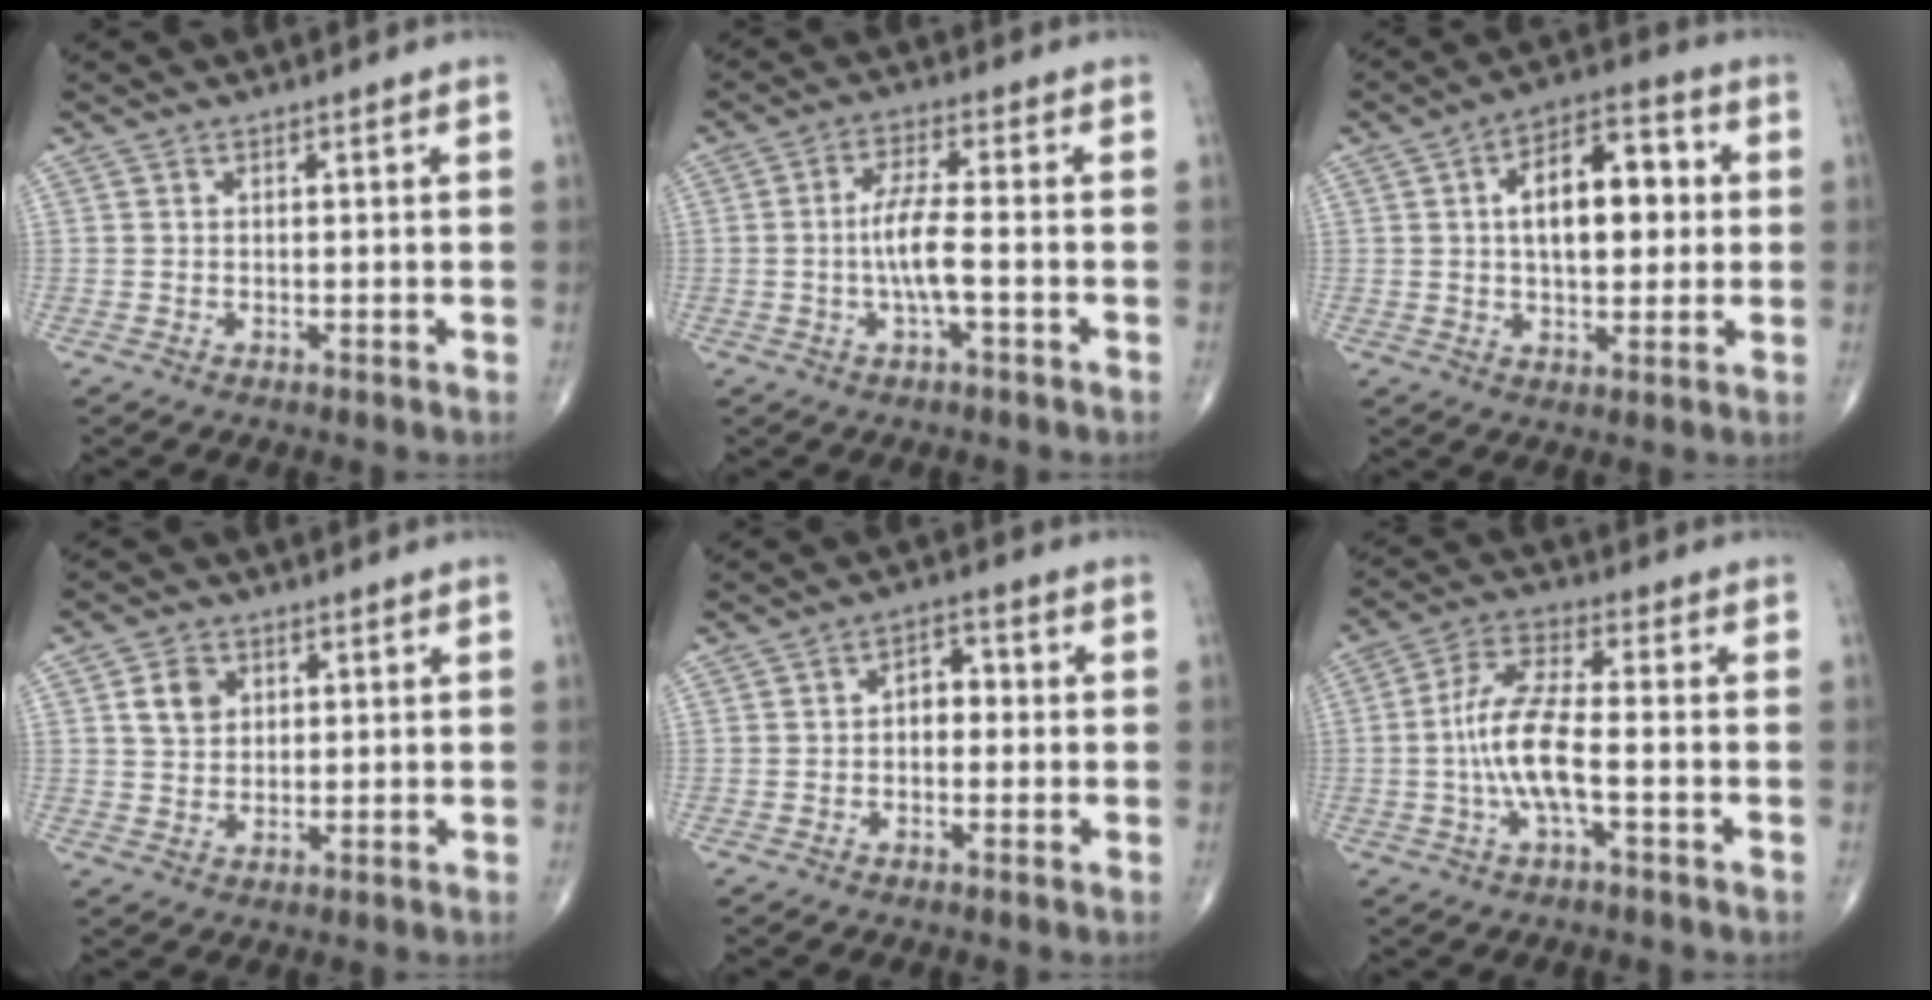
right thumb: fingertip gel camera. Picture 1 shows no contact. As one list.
[{"total": 6.3, "force": [-1.3, 1.2, 6.1], "torque": [-0.133, 0.013, -0.028]}, {"total": 13.7, "force": [1.9, 7.2, 11.5], "torque": [-0.152, 0.019, 0.025]}, {"total": 4.8, "force": [1.6, 3.8, 2.5], "torque": [-0.027, -0.006, 0.028]}, {"total": 4.2, "force": [-0.2, 2.8, 3.0], "torque": [-0.027, 0.019, -0.013]}, {"total": 9.9, "force": [-2.0, 2.7, 9.3], "torque": [-0.207, 0.026, -0.041]}]